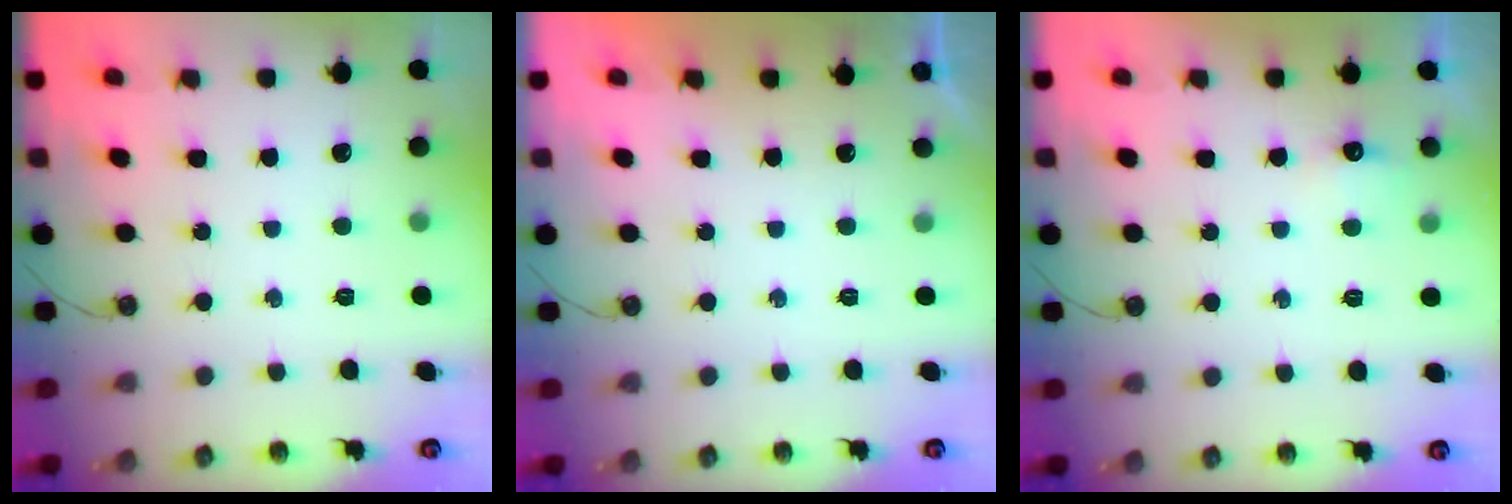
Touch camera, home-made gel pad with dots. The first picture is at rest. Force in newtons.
{"total": 0.0}
{"total": 4.3, "press": 4.3, "slide": 0.7}